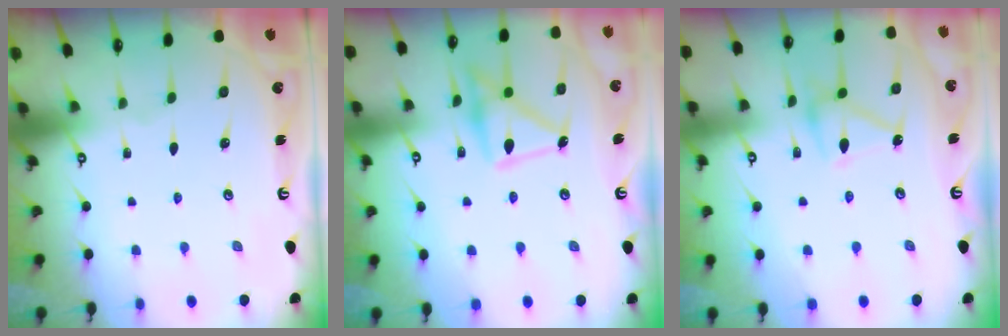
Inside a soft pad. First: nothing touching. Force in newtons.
{"total": 18.0, "press": 18.0, "slide": 1.1}
{"total": 12.7, "press": 12.7, "slide": 0.3}